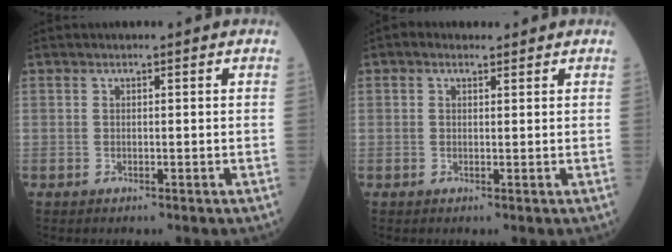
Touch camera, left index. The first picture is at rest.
{"total": 1.6, "force": [1.0, 1.0, 0.7], "torque": [-0.021, 0.015, 0.016]}